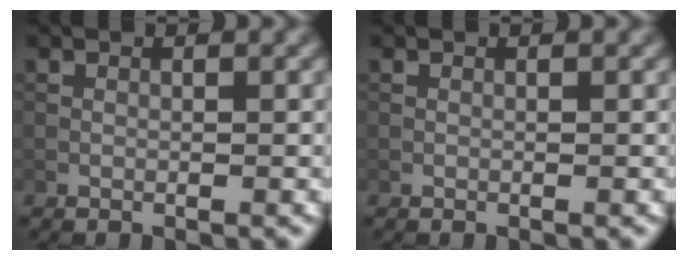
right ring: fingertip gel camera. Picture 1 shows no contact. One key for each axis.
{"total": 0.0}